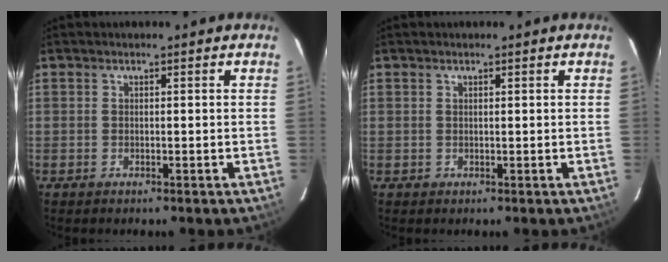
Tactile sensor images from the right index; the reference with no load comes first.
{"total": 0.7, "force": [0.2, 0.7, -0.1], "torque": [0.005, 0.005, 0.002]}